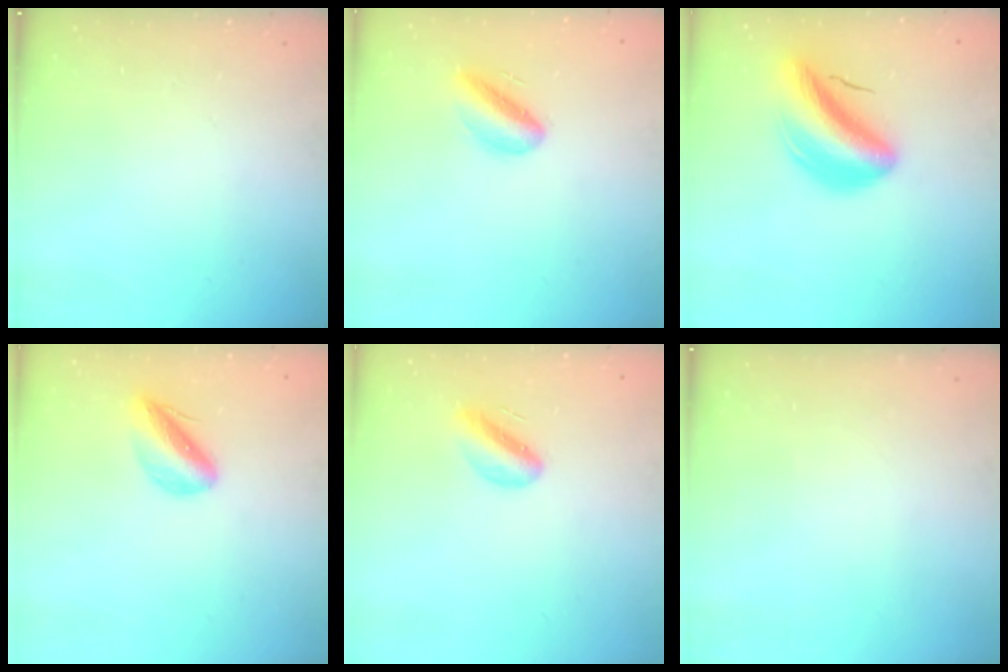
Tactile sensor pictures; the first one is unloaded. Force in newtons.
{"total": 7.8, "press": 7.4, "slide": 2.4}
{"total": 10.6, "press": 10.1, "slide": 3.1}
{"total": 7.2, "press": 6.9, "slide": 2.1}
{"total": 6.1, "press": 5.7, "slide": 2.2}
{"total": 0.0}